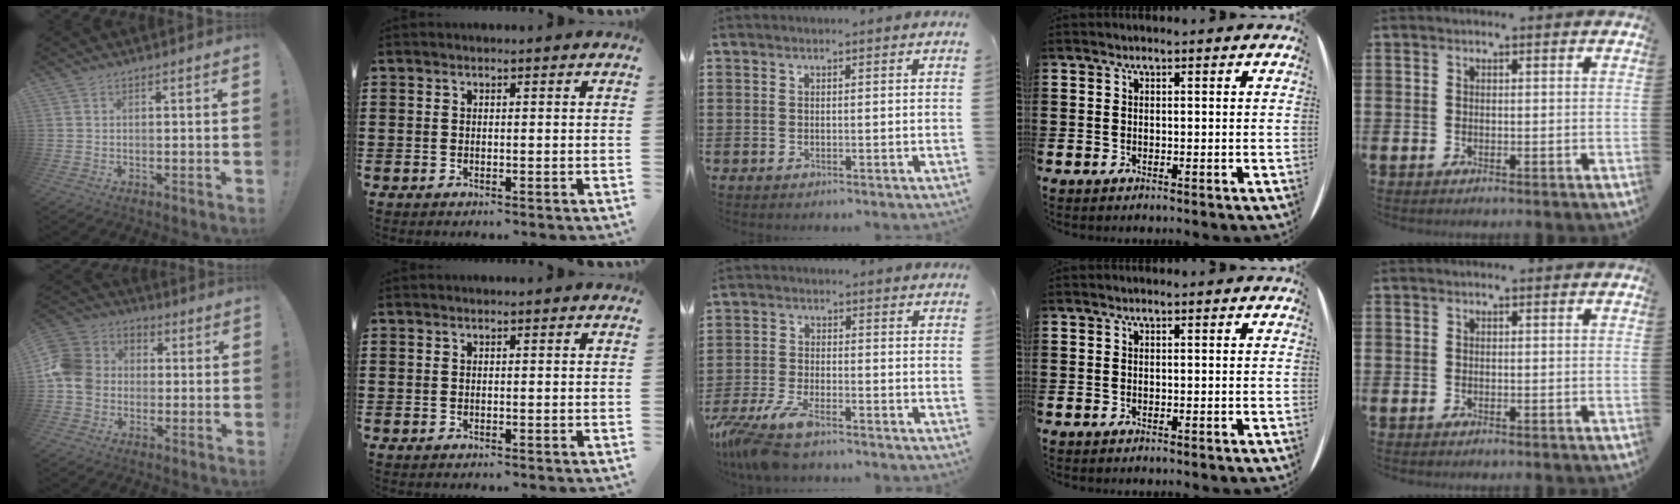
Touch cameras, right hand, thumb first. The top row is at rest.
{"thumb": {"total": 11.0, "force": [-1.6, 9.9, 4.7], "torque": [-0.093, 0.025, -0.026]}, "middle": {"total": 6.6, "force": [-5.4, 1.1, 3.7], "torque": [-0.107, -0.017, -0.110]}}